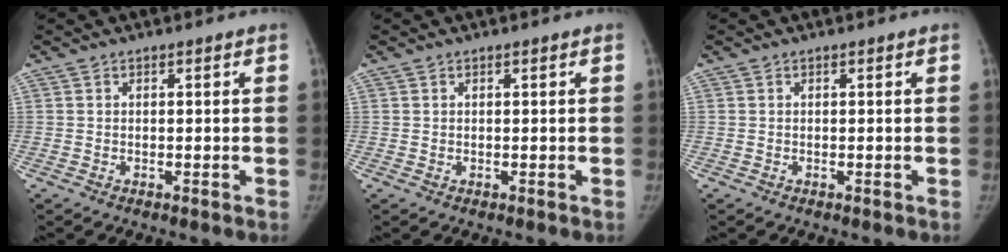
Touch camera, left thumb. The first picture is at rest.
{"total": 0.0}
{"total": 0.0}